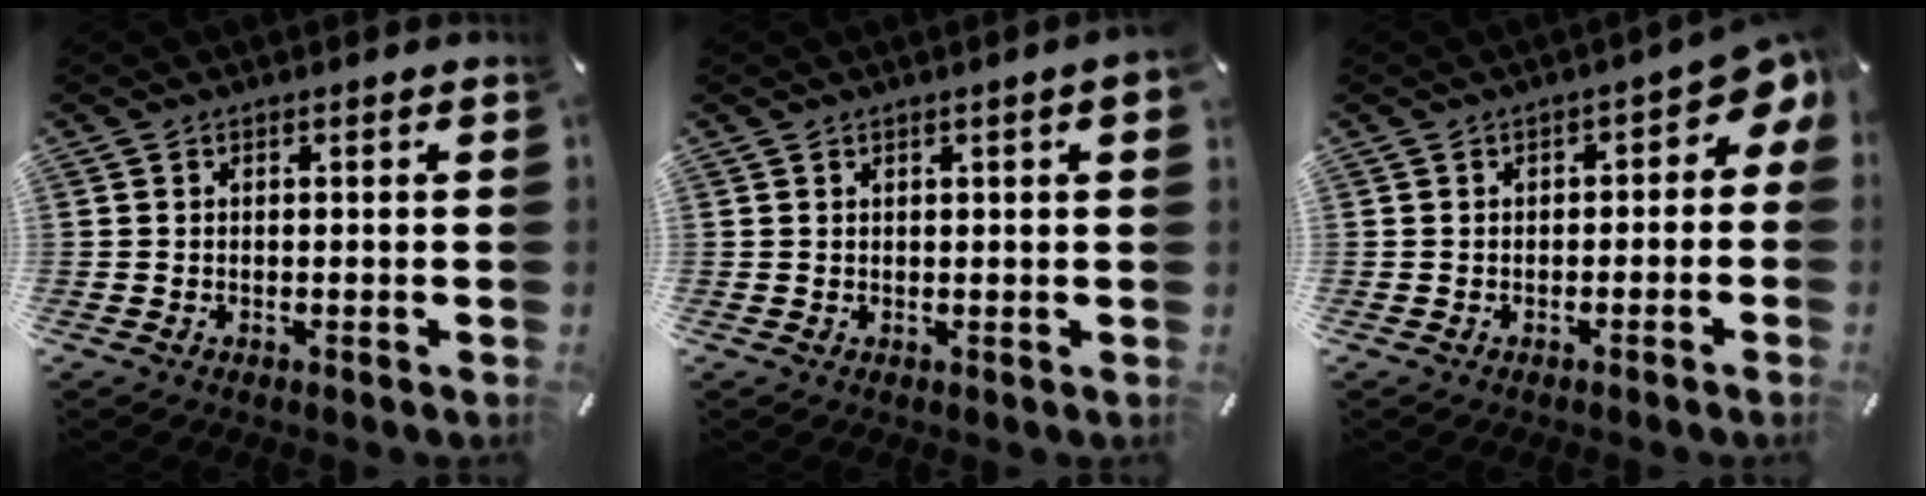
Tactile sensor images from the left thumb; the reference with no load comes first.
{"total": 2.0, "force": [0.9, 0.2, 1.8], "torque": [-0.035, 0.001, 0.014]}
{"total": 4.4, "force": [0.4, 2.8, 3.3], "torque": [-0.042, -0.005, 0.000]}